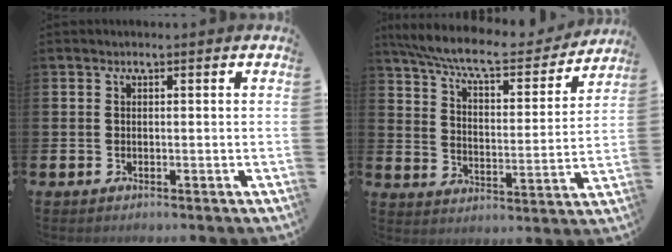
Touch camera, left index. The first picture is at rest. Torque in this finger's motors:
{"motor_torque": [1.06, -1.07, 0.11, 0.04]}